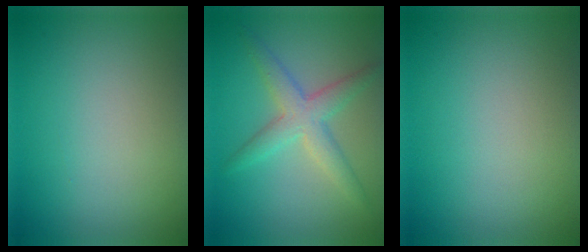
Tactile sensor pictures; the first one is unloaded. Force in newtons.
{"total": 3.6, "press": 3.6, "slide": 0.1}
{"total": 0.0}